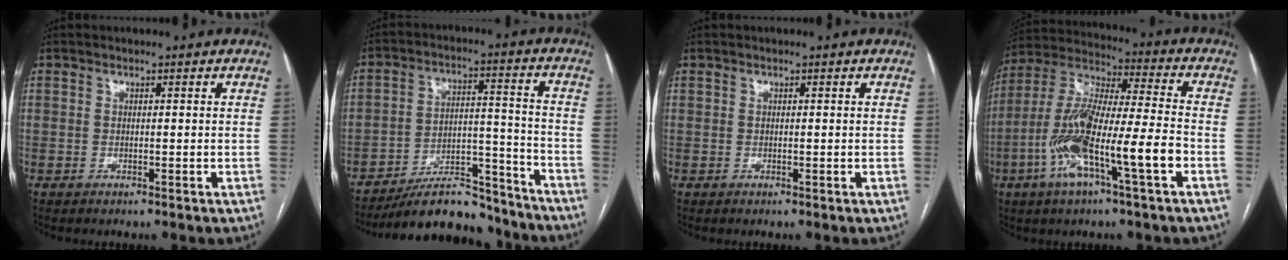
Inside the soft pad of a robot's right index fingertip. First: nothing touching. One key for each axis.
{"total": 13.8, "fx": -12.6, "fy": 4.2, "fz": 3.8, "tx": -0.041, "ty": 0.044, "tz": -0.198}
{"total": 0.0}
{"total": 16.6, "fx": -5.8, "fy": 1.6, "fz": 15.5, "tx": -0.307, "ty": 0.001, "tz": -0.109}